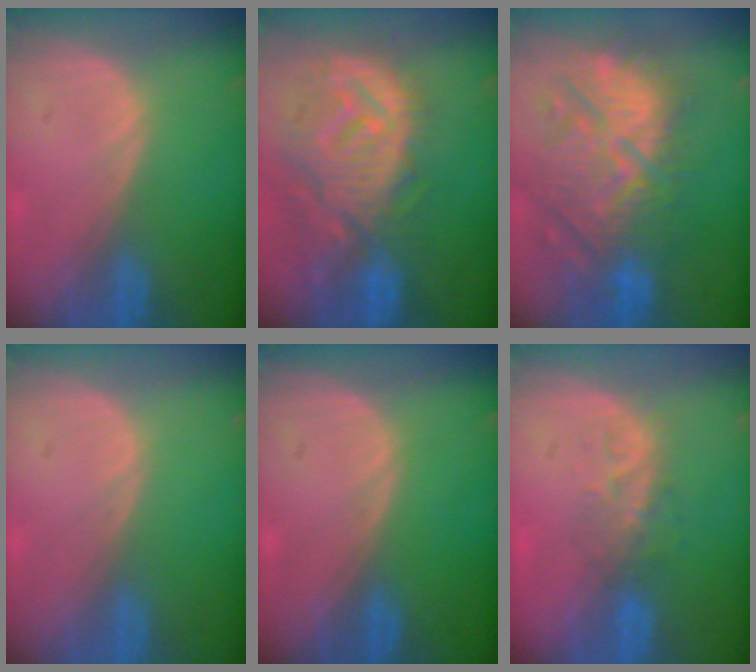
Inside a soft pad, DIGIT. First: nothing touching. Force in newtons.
{"total": 12.4, "press": 11.1, "slide": 5.7}
{"total": 12.1, "press": 11.6, "slide": 3.2}
{"total": 0.0}
{"total": 0.0}
{"total": 3.7, "press": 3.6, "slide": 1.2}